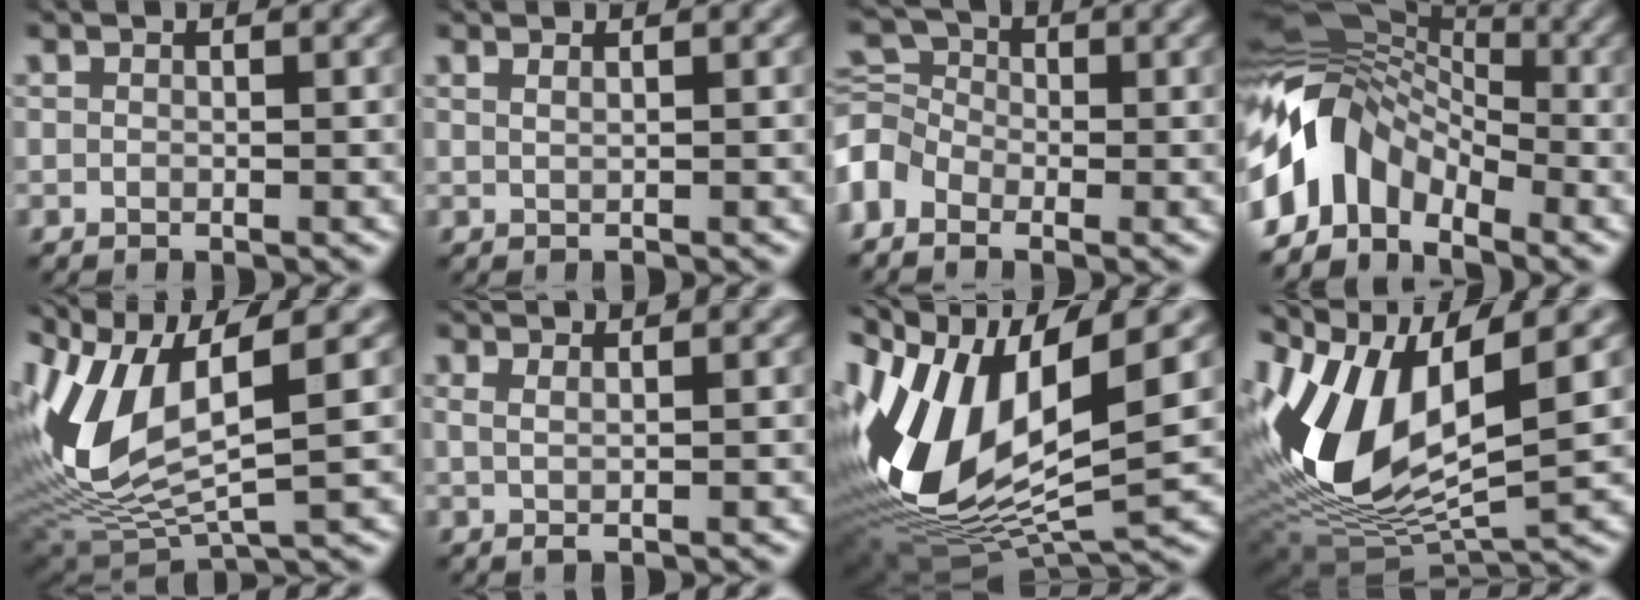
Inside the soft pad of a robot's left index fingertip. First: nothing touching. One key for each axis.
{"total": 0.9, "fx": 0.6, "fy": 0.3, "fz": 0.6, "tx": -0.006, "ty": -0.007, "tz": 0.002}
{"total": 3.9, "fx": -2.0, "fy": 2.9, "fz": 1.7, "tx": -0.037, "ty": 0.011, "tz": -0.063}
{"total": 8.1, "fx": -4.0, "fy": 5.2, "fz": 4.7, "tx": -0.081, "ty": 0.010, "tz": -0.091}
{"total": 10.8, "fx": 2.0, "fy": 4.5, "fz": 9.6, "tx": -0.219, "ty": -0.015, "tz": 0.043}
{"total": 1.5, "fx": 0.6, "fy": 0.4, "fz": 1.2, "tx": -0.017, "ty": -0.004, "tz": 0.002}
{"total": 14.5, "fx": 1.9, "fy": 7.3, "fz": 12.4, "tx": -0.273, "ty": -0.012, "tz": 0.036}
{"total": 12.3, "fx": 2.1, "fy": 6.3, "fz": 10.3, "tx": -0.224, "ty": -0.012, "tz": 0.038}